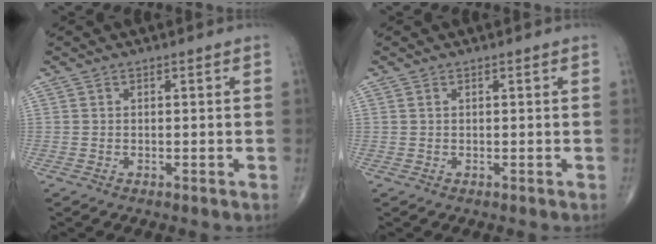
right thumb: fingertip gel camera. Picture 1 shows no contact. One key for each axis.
{"total": 0.0}